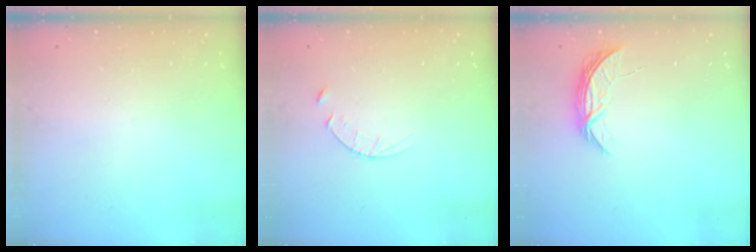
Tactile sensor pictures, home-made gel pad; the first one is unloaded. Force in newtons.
{"total": 3.9, "press": 3.9, "slide": 0.4}
{"total": 5.4, "press": 5.4, "slide": 0.5}